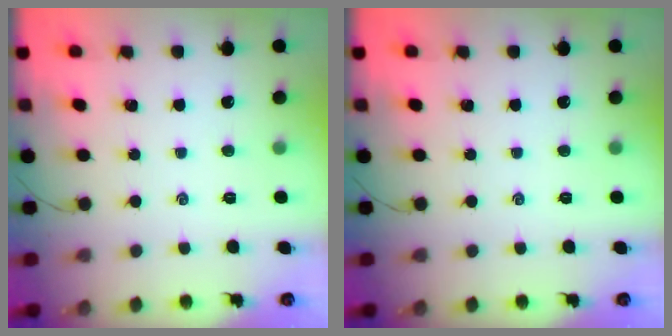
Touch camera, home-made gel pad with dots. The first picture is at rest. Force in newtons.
{"total": 0.0}